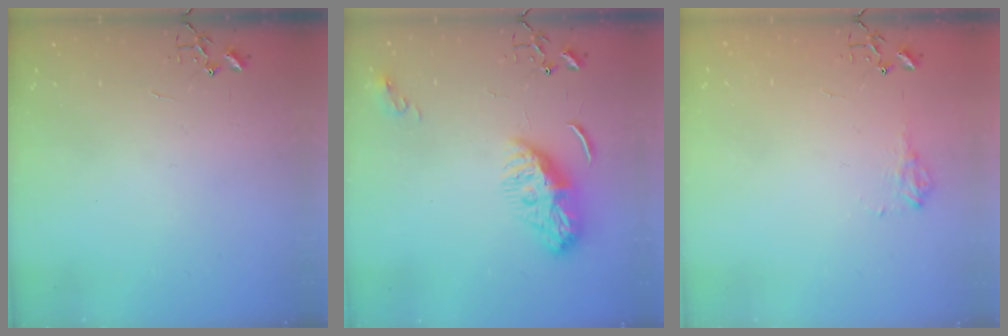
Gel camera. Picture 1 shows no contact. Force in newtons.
{"total": 9.4, "press": 9.3, "slide": 0.9}
{"total": 8.2, "press": 8.2, "slide": 0.2}